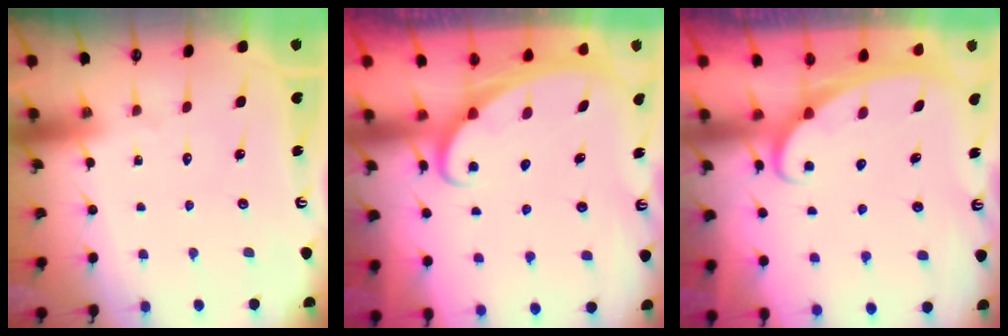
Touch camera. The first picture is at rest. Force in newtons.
{"total": 2.2, "press": 2.2, "slide": 0.2}
{"total": 2.5, "press": 2.5, "slide": 0.4}